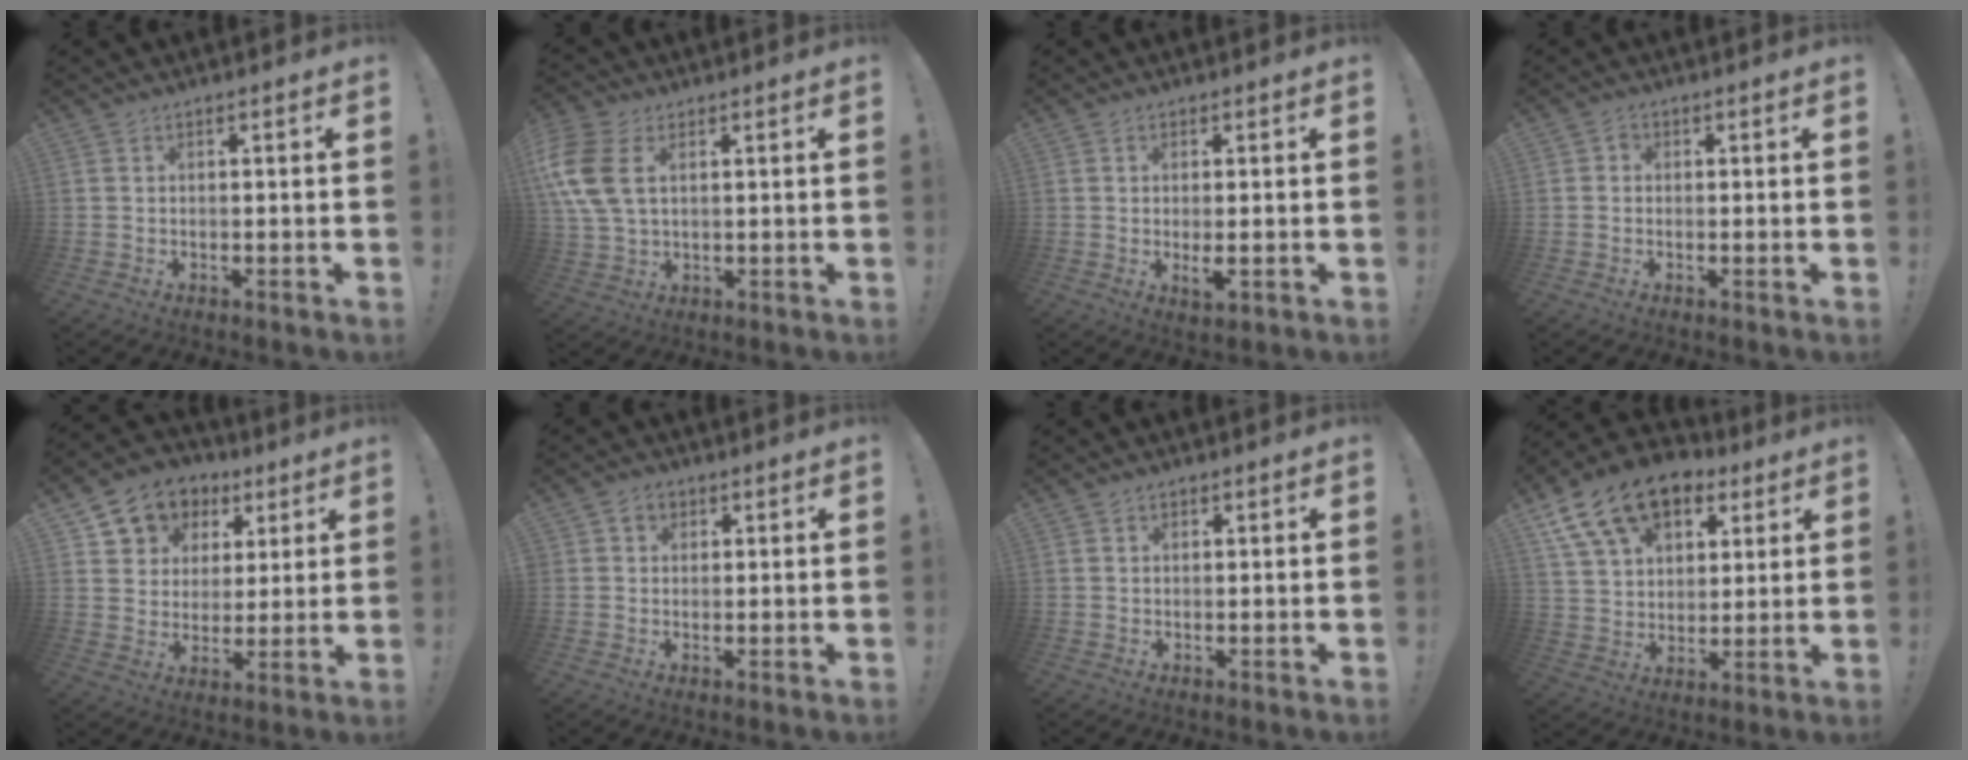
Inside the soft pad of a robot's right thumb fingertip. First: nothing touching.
{"total": 12.0, "force": [3.7, 7.5, 8.7], "torque": [-0.187, -0.005, 0.072]}
{"total": 3.5, "force": [-0.2, 0.9, 3.4], "torque": [-0.062, -0.011, -0.004]}
{"total": 1.5, "force": [-0.4, 1.3, 0.6], "torque": [-0.011, 0.005, -0.008]}
{"total": 10.3, "force": [5.1, 8.6, 2.5], "torque": [-0.036, -0.032, 0.103]}
{"total": 3.6, "force": [1.6, 3.0, 1.1], "torque": [-0.013, -0.003, 0.029]}
{"total": 1.2, "force": [0.6, 1.0, 0.2], "torque": [0.011, -0.005, 0.009]}
{"total": 17.9, "force": [9.9, 11.3, 9.7], "torque": [-0.156, -0.050, 0.182]}